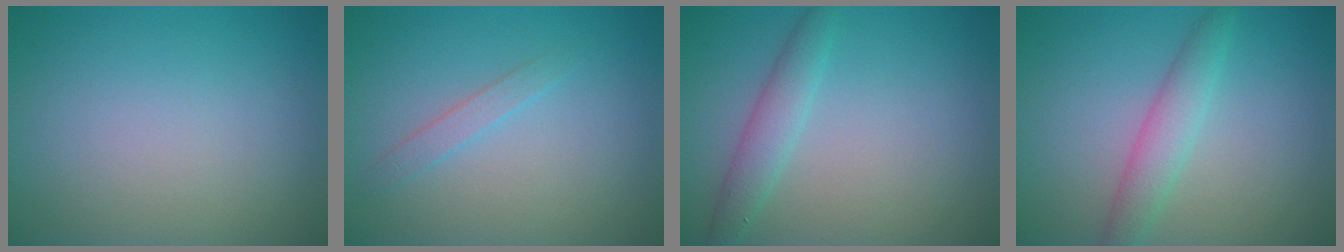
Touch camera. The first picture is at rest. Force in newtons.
{"total": 1.2, "press": 1.2, "slide": 0.1}
{"total": 2.3, "press": 2.3, "slide": 0.0}
{"total": 2.8, "press": 2.8, "slide": 0.2}